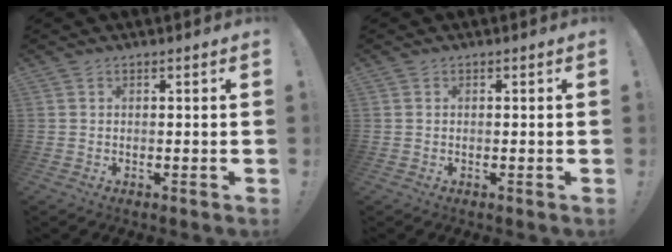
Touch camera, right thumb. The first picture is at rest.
{"total": 0.0}